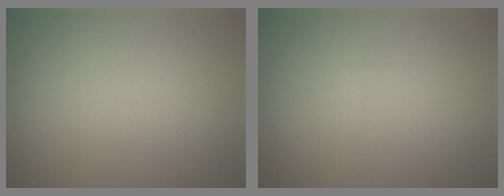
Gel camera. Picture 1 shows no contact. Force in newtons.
{"total": 0.0}